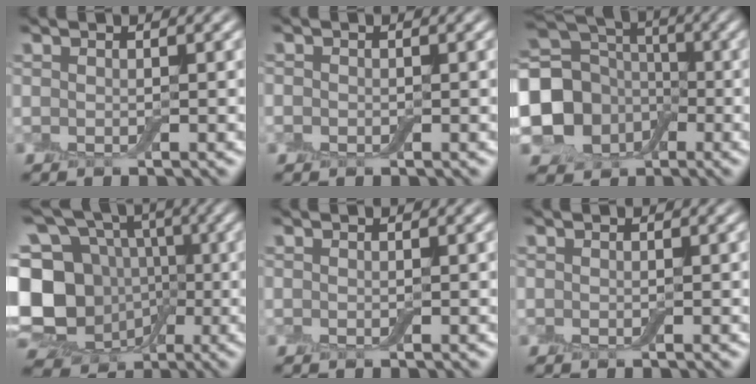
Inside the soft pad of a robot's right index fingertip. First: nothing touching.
{"total": 0.7, "force": [-0.3, 0.6, 0.1], "torque": [-0.001, -0.003, -0.006]}
{"total": 10.8, "force": [-2.1, 9.2, 5.3], "torque": [-0.113, -0.015, -0.063]}
{"total": 15.7, "force": [-1.2, 13.7, 7.6], "torque": [-0.189, 0.006, -0.038]}
{"total": 0.0}
{"total": 0.0}